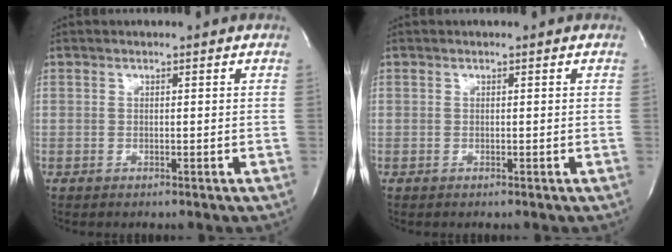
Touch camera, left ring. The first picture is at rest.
{"total": 0.0}